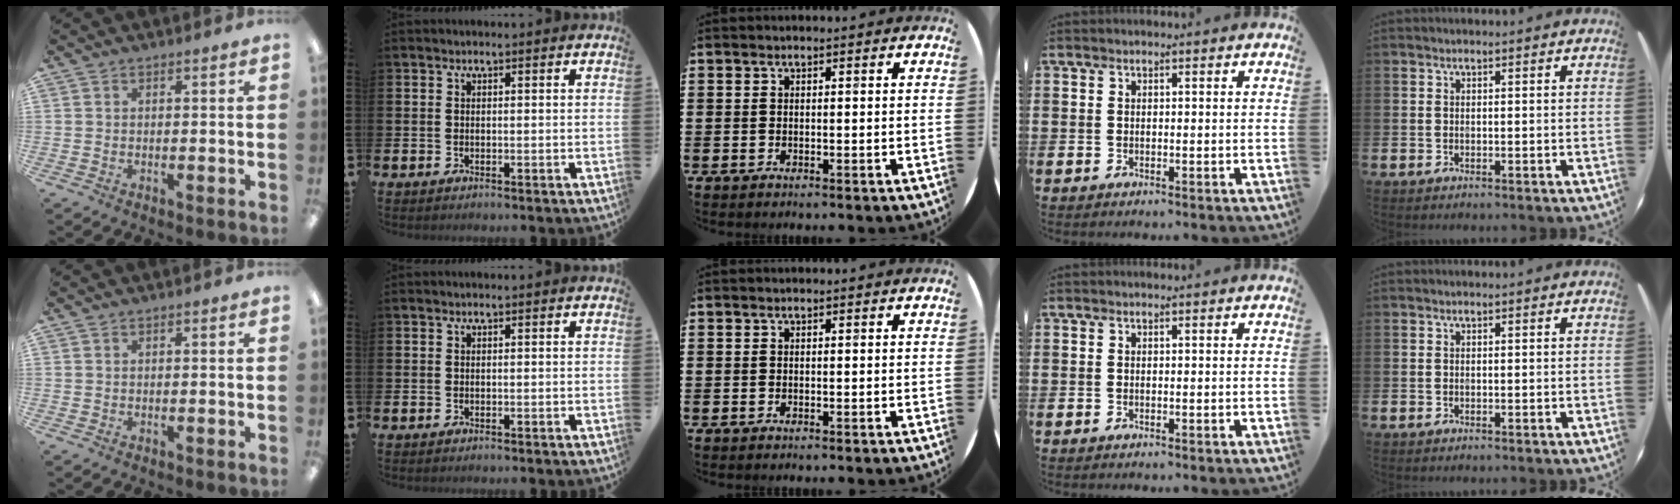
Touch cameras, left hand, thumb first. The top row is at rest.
{}